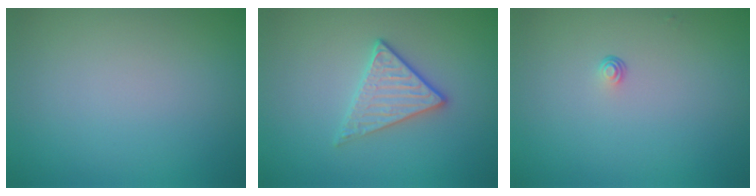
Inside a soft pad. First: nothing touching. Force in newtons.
{"total": 2.3, "press": 2.0, "slide": 1.0}
{"total": 0.6, "press": 0.3, "slide": 0.5}